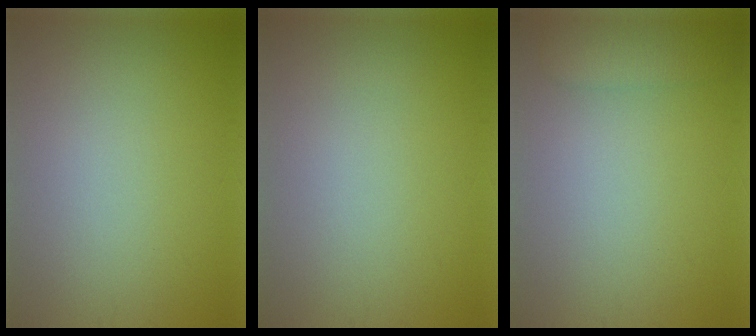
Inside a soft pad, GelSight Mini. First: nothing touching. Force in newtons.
{"total": 0.0}
{"total": 2.4, "press": 2.3, "slide": 0.3}